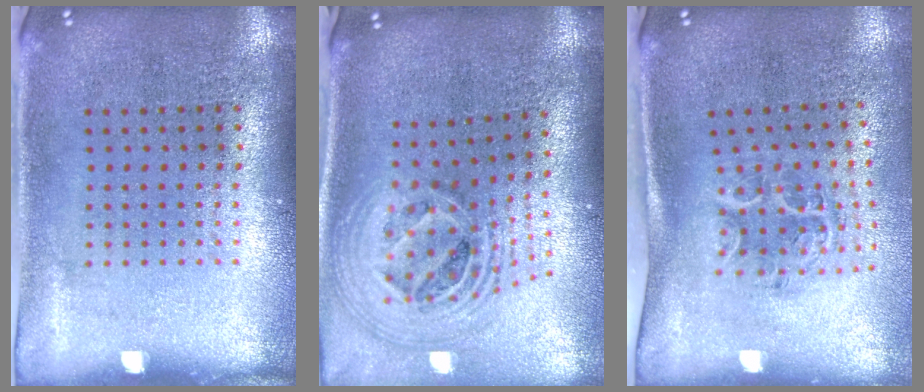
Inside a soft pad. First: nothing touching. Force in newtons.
{"total": 2.7, "press": 1.9, "slide": 1.9}
{"total": 1.3, "press": 1.2, "slide": 0.4}